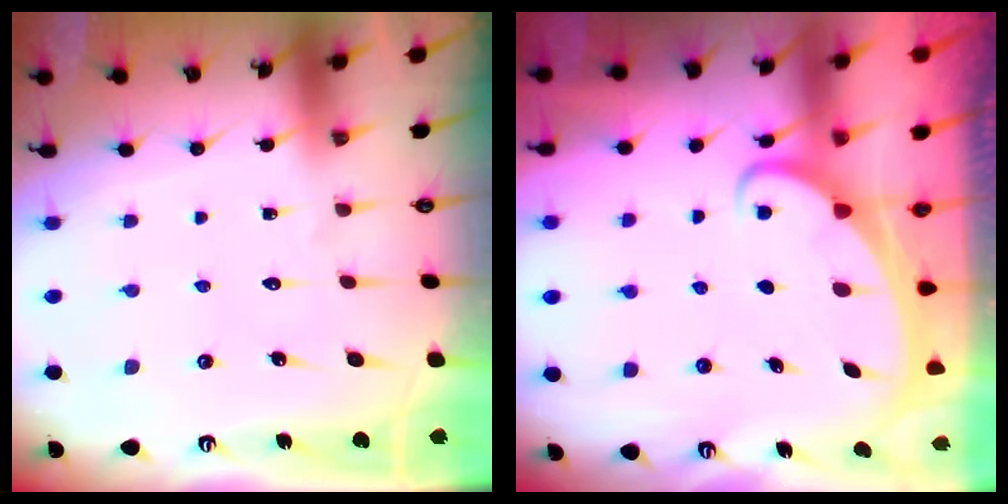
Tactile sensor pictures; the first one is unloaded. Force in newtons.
{"total": 1.9, "press": 1.9, "slide": 0.3}